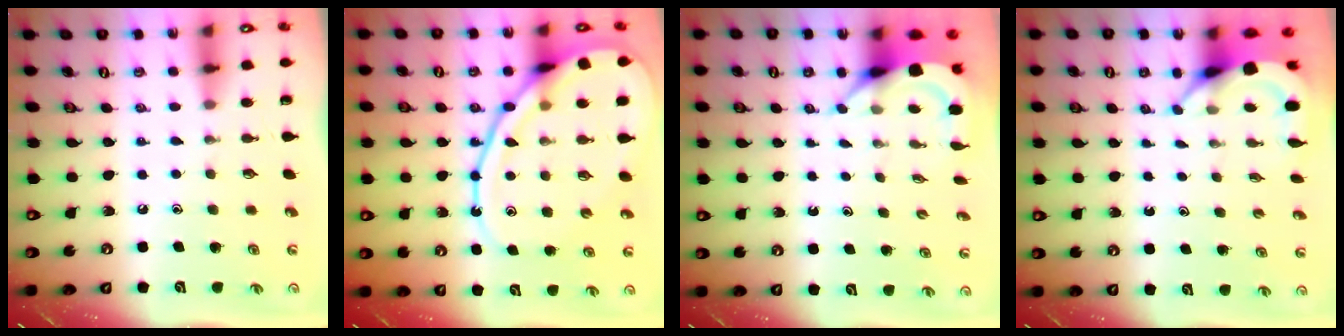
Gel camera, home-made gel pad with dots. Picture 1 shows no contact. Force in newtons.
{"total": 16.5, "press": 16.4, "slide": 1.5}
{"total": 4.9, "press": 4.8, "slide": 0.4}
{"total": 3.8, "press": 3.8, "slide": 0.2}